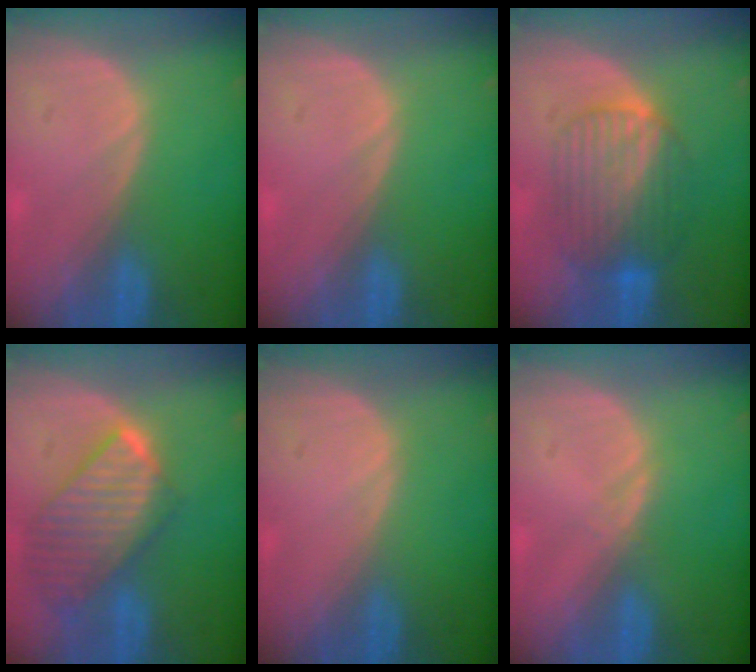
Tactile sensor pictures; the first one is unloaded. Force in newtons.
{"total": 0.0}
{"total": 7.7, "press": 7.7, "slide": 0.2}
{"total": 9.7, "press": 8.4, "slide": 4.9}
{"total": 0.0}
{"total": 0.6, "press": 0.6, "slide": 0.1}